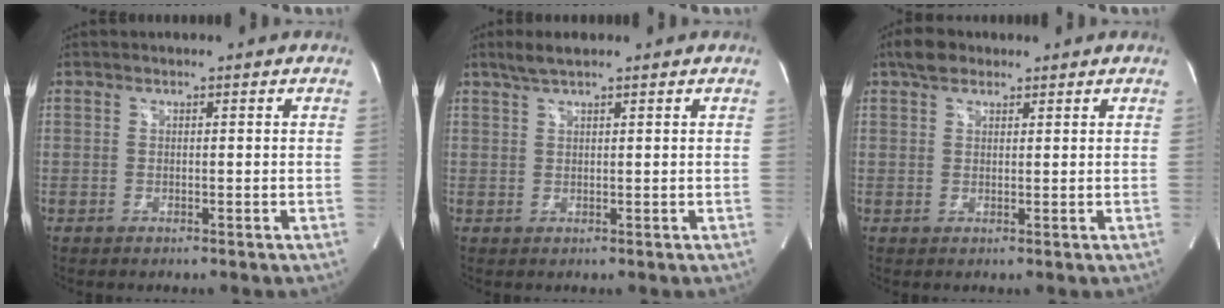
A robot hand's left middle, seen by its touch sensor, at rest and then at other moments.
{"total": 2.9, "force": [2.2, 0.3, 1.8], "torque": [-0.044, 0.010, 0.045]}
{"total": 3.3, "force": [2.4, 1.7, 1.5], "torque": [-0.033, 0.016, 0.042]}